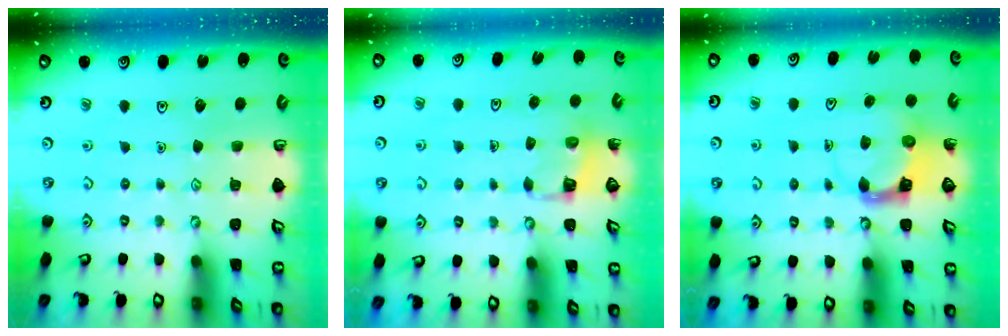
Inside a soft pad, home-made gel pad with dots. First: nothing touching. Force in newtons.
{"total": 3.1, "press": 3.0, "slide": 0.3}
{"total": 4.1, "press": 4.1, "slide": 0.3}